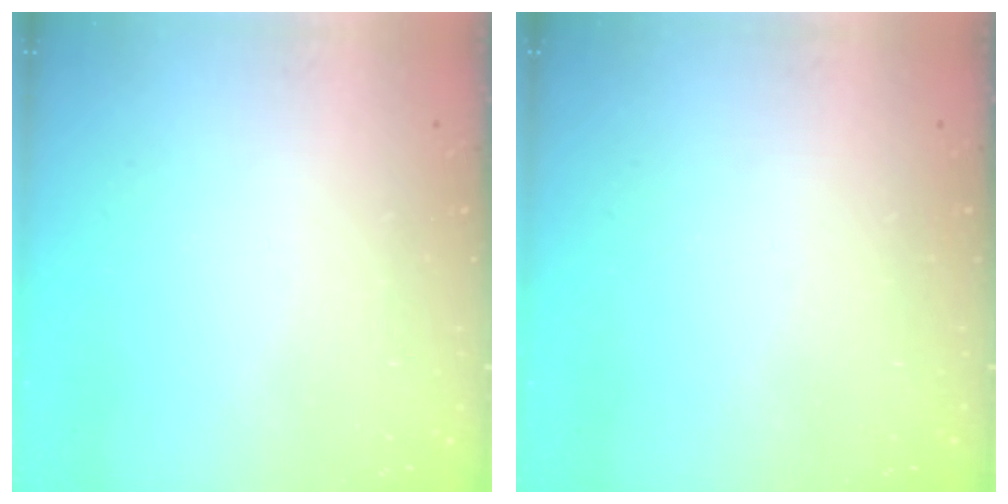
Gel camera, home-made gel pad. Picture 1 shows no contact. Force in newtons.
{"total": 0.0}